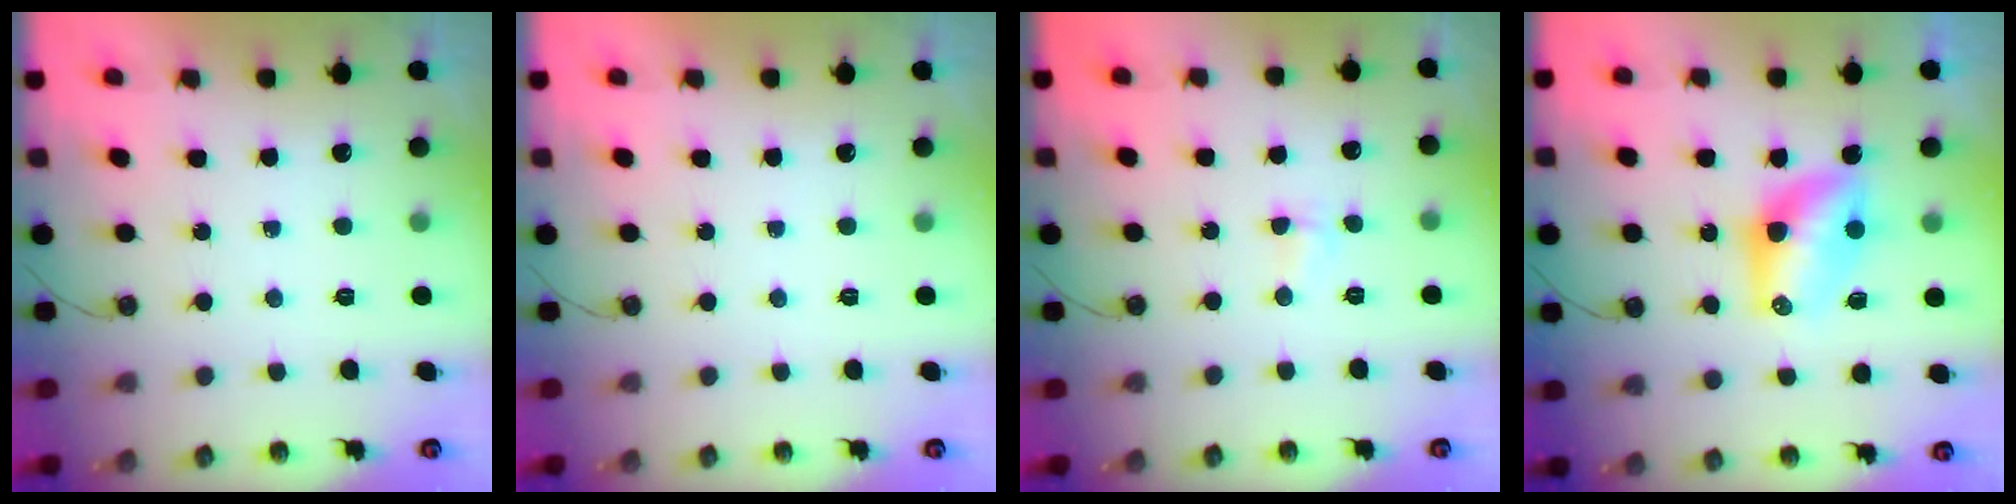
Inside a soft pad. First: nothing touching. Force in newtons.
{"total": 0.0}
{"total": 2.8, "press": 2.8, "slide": 0.6}
{"total": 9.2, "press": 8.7, "slide": 3.0}